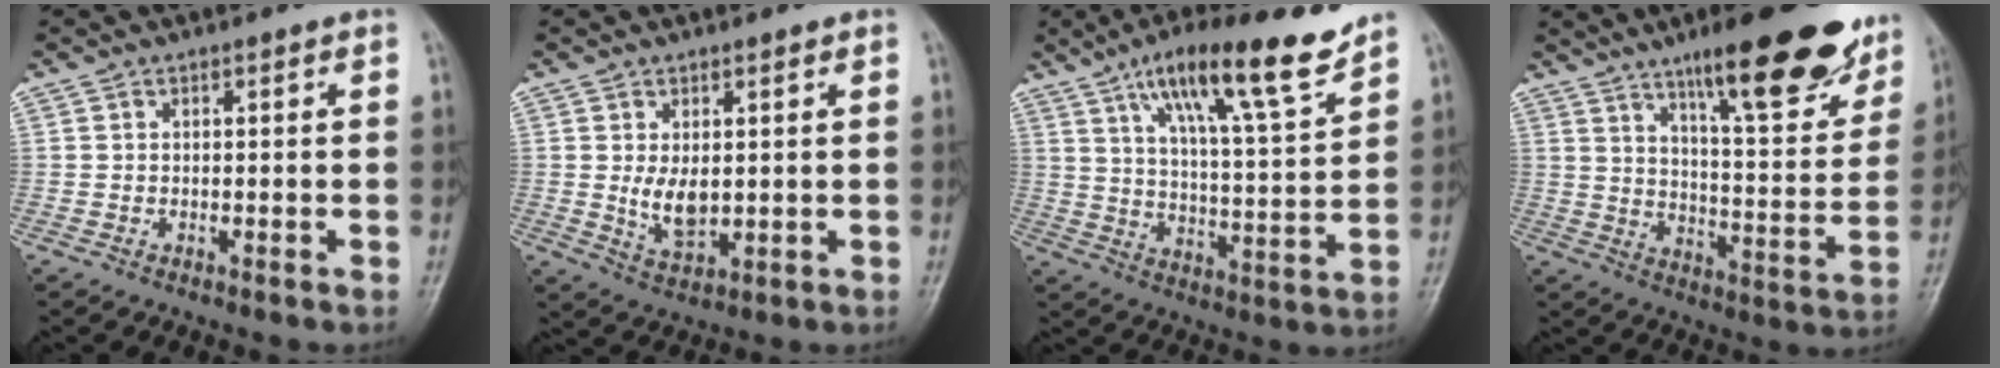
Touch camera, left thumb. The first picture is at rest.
{"total": 5.7, "force": [0.6, 3.5, 4.5], "torque": [-0.065, -0.016, 0.020]}
{"total": 17.4, "force": [11.6, 3.5, 12.5], "torque": [-0.182, -0.052, 0.193]}
{"total": 22.9, "force": [14.5, 5.9, 16.7], "torque": [-0.195, -0.059, 0.216]}